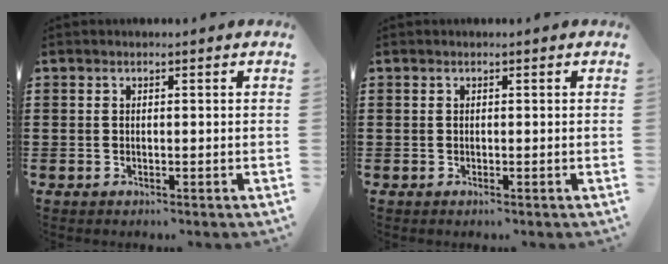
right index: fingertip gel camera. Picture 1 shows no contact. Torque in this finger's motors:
{"motor_torque": [0.28, -0.19, 0.02, 0.05]}